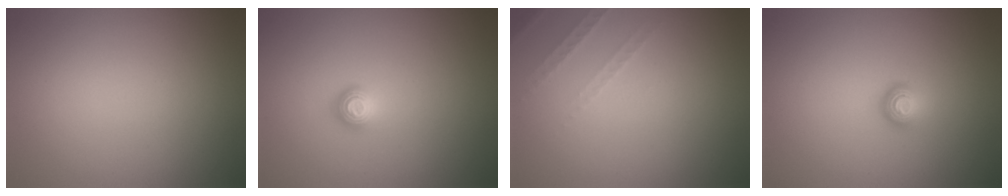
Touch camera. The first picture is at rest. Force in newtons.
{"total": 1.1, "press": 1.0, "slide": 0.4}
{"total": 1.3, "press": 1.2, "slide": 0.4}
{"total": 1.6, "press": 1.0, "slide": 1.2}